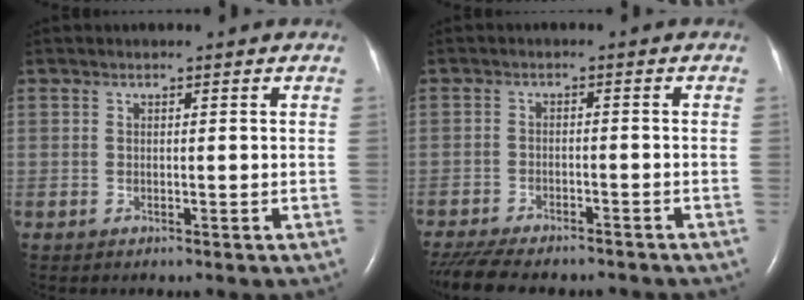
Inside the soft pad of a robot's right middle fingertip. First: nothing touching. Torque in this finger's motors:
{"motor_torque": [1.07, -1.07, 0.19, 0.11]}